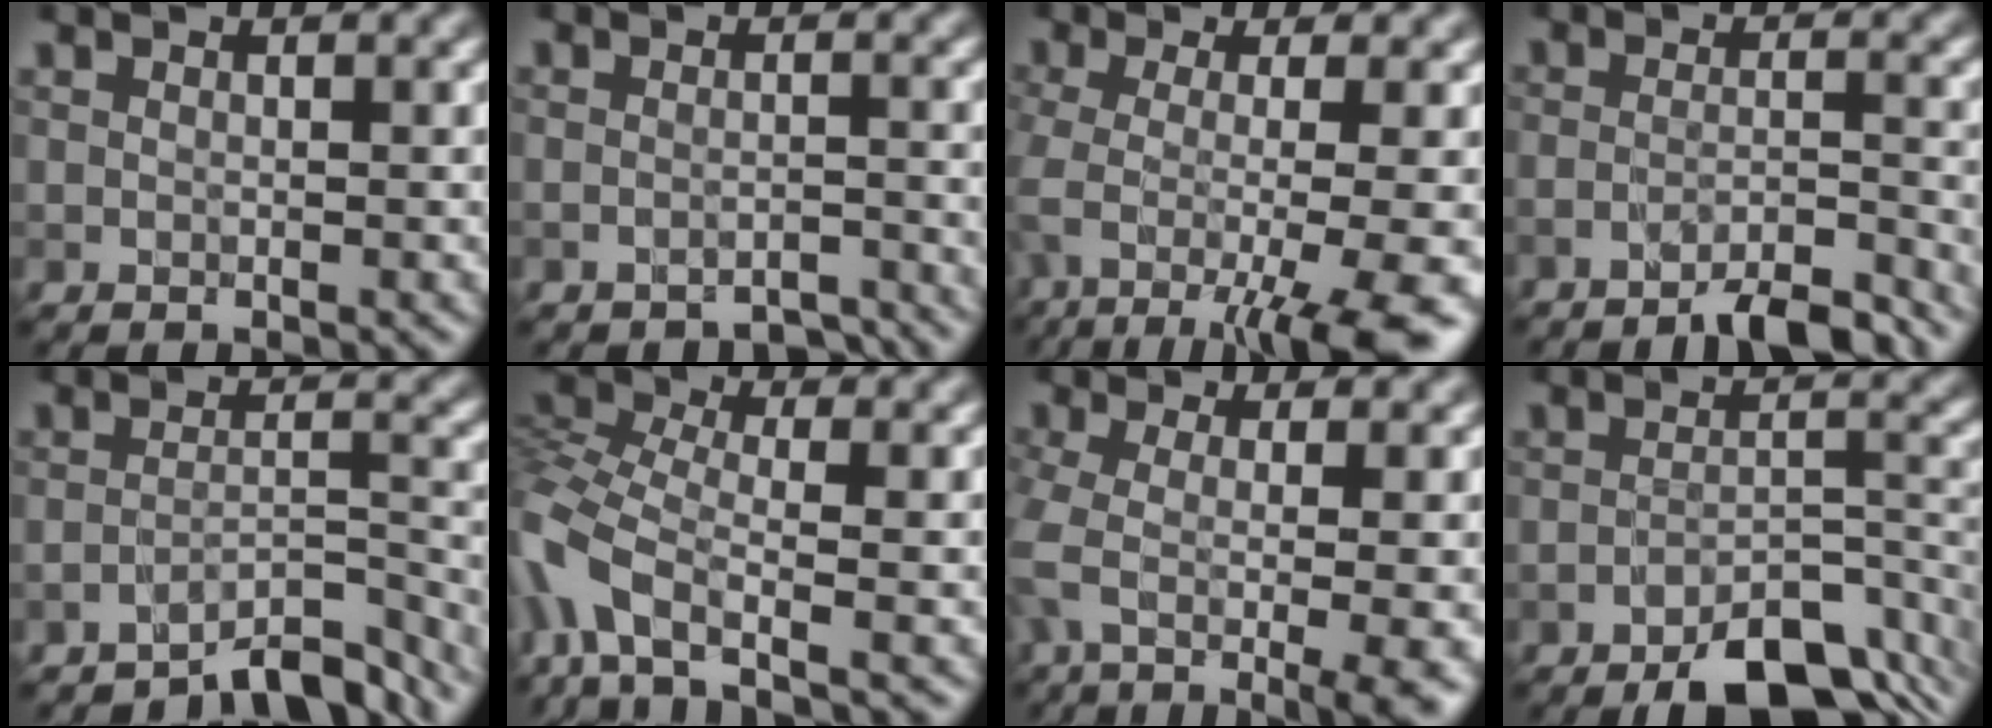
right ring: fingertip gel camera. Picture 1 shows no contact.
{"total": 2.1, "force": [-2.1, 0.1, 0.1], "torque": [0.004, 0.002, -0.035]}
{"total": 7.4, "force": [-2.9, 1.9, 6.6], "torque": [-0.096, -0.018, -0.050]}
{"total": 5.2, "force": [-4.4, 0.6, 2.8], "torque": [-0.037, 0.003, -0.074]}
{"total": 5.4, "force": [-5.0, 0.6, 1.7], "torque": [-0.022, 0.004, -0.081]}
{"total": 7.1, "force": [-3.4, 3.6, 5.0], "torque": [-0.117, -0.005, -0.086]}
{"total": 7.1, "force": [-1.9, 2.2, 6.5], "torque": [-0.107, -0.017, -0.032]}
{"total": 8.6, "force": [-6.3, 3.1, 5.0], "torque": [-0.065, -0.008, -0.099]}